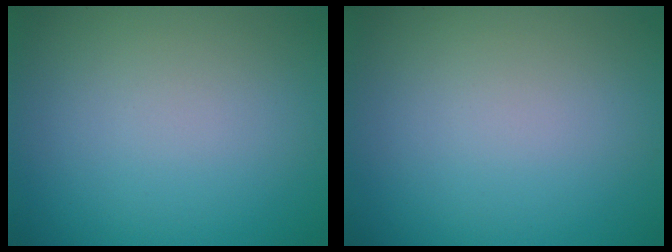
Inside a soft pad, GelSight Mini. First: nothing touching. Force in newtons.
{"total": 0.0}